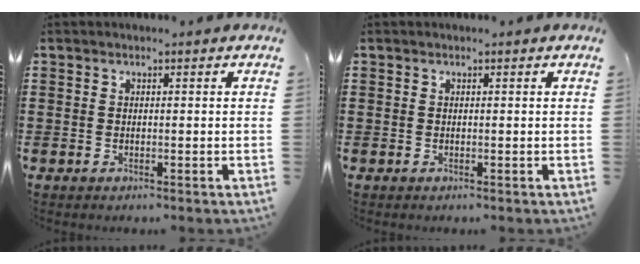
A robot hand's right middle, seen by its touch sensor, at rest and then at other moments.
{"total": 0.0}